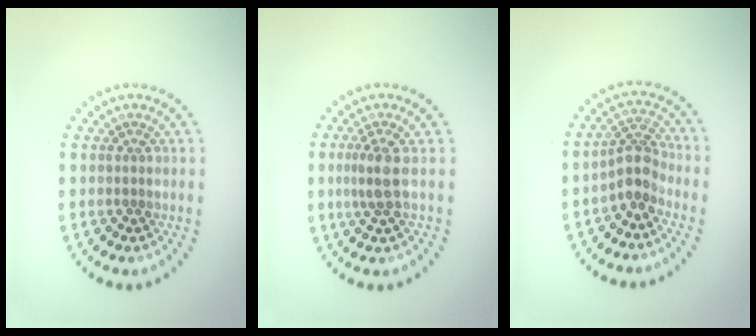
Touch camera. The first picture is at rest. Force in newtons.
{"total": 2.1, "press": 1.7, "slide": 1.2}
{"total": 2.8, "press": 2.1, "slide": 1.8}